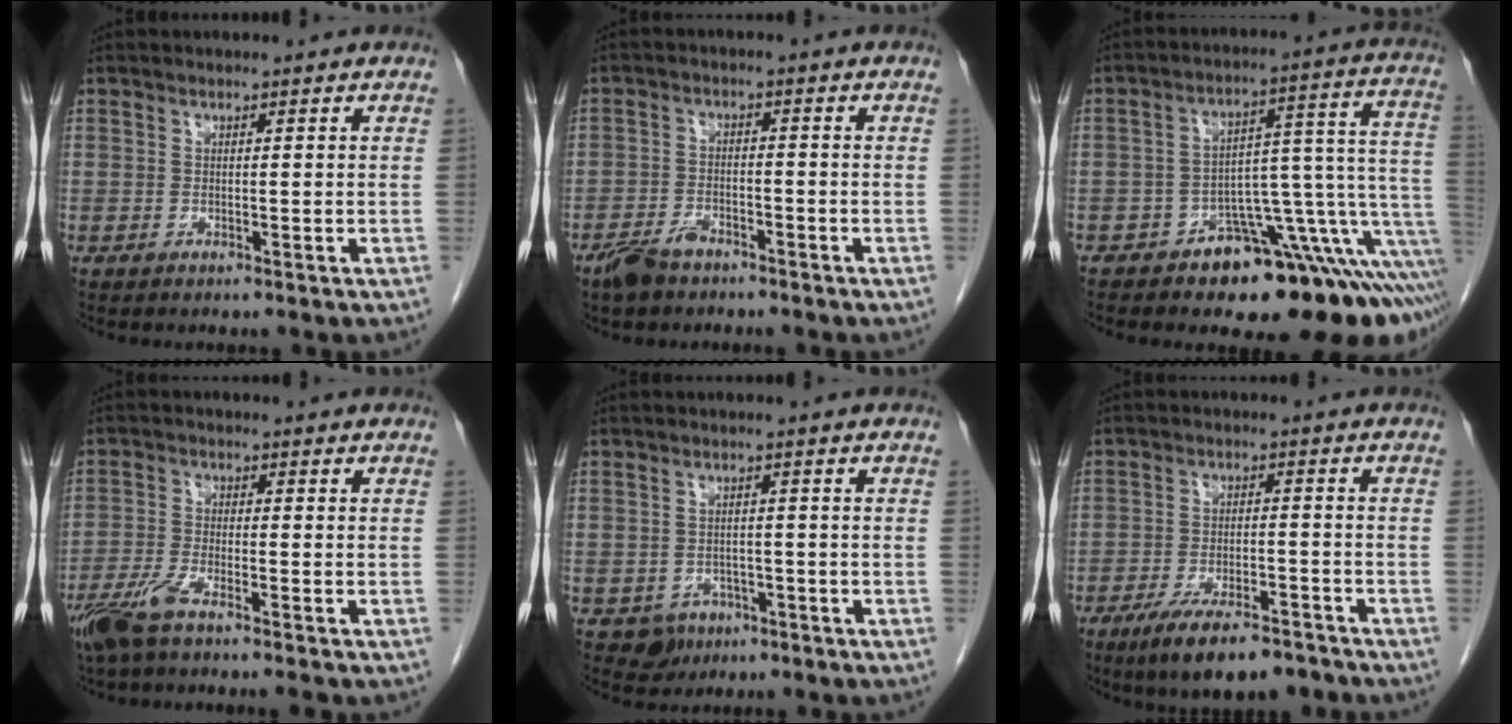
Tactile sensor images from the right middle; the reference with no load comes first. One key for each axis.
{"total": 4.4, "fx": -3.4, "fy": 1.9, "fz": 2.0, "tx": -0.045, "ty": -0.001, "tz": -0.058}
{"total": 15.4, "fx": -9.5, "fy": 4.5, "fz": 11.4, "tx": -0.043, "ty": 0.072, "tz": -0.125}
{"total": 6.3, "fx": -4.8, "fy": 0.6, "fz": 4.1, "tx": -0.082, "ty": -0.015, "tz": -0.090}
{"total": 3.5, "fx": -1.8, "fy": 2.9, "fz": 0.5, "tx": -0.002, "ty": 0.010, "tz": -0.019}
{"total": 10.6, "fx": -8.2, "fy": 2.8, "fz": 6.1, "tx": -0.096, "ty": -0.011, "tz": -0.134}